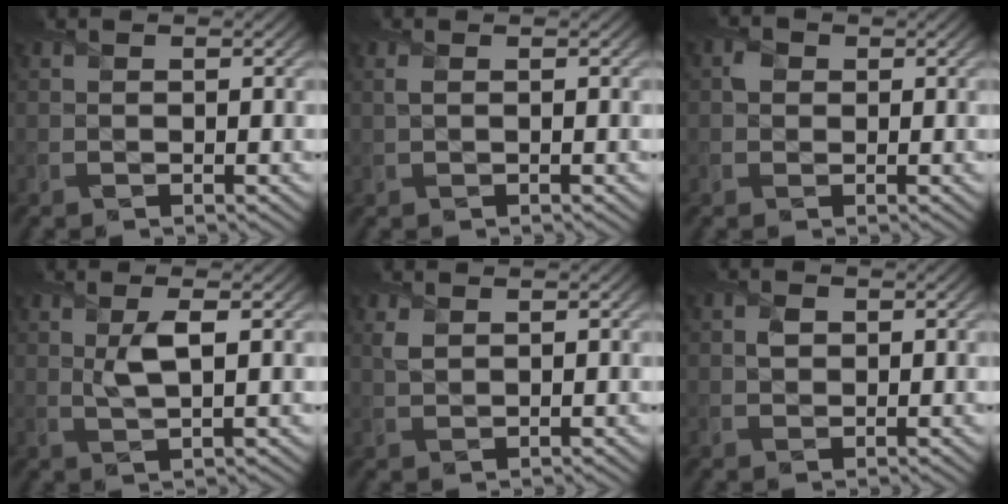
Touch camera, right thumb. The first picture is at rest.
{"total": 0.8, "force": [0.3, 0.3, 0.7], "torque": [-0.024, 0.004, 0.007]}
{"total": 1.5, "force": [0.1, 1.4, 0.4], "torque": [-0.009, 0.000, -0.004]}
{"total": 3.1, "force": [1.0, 0.7, 2.9], "torque": [-0.059, 0.002, 0.019]}
{"total": 1.6, "force": [0.9, 0.8, 1.0], "torque": [-0.032, 0.003, 0.021]}
{"total": 1.3, "force": [0.3, 1.1, 0.6], "torque": [-0.015, 0.000, 0.004]}